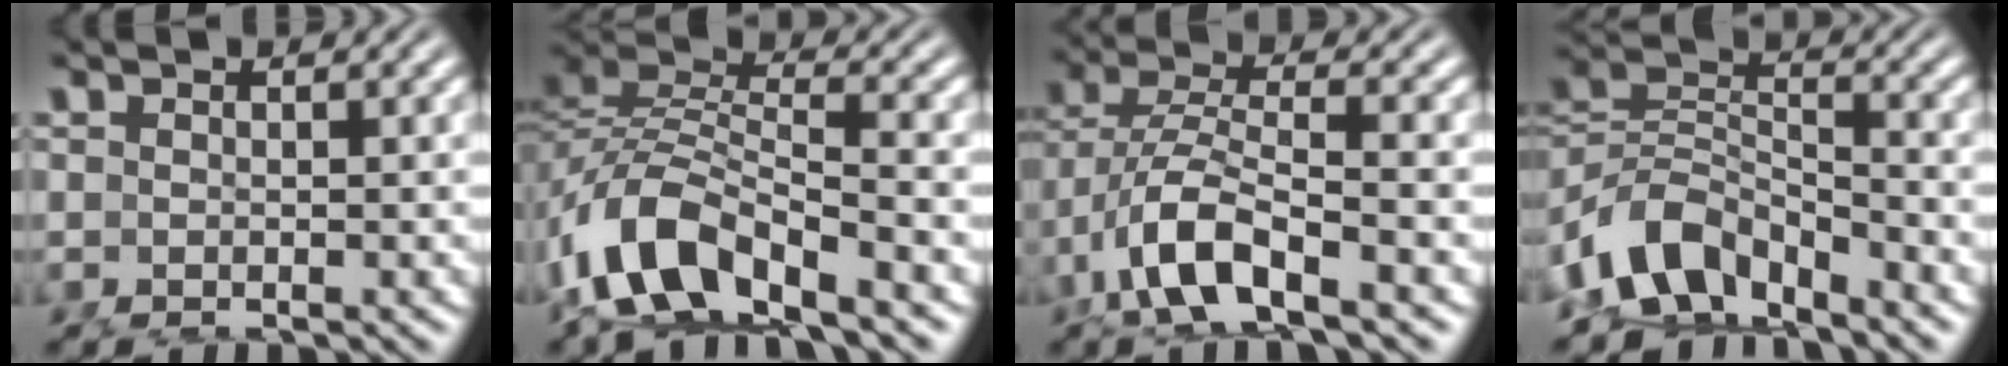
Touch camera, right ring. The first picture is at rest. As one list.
[{"total": 7.3, "force": [-2.8, 4.5, 5.0], "torque": [-0.114, -0.023, -0.042]}, {"total": 4.9, "force": [-0.9, 1.9, 4.5], "torque": [-0.107, -0.017, -0.004]}, {"total": 7.9, "force": [-3.4, 5.6, 4.4], "torque": [-0.091, -0.038, -0.048]}]